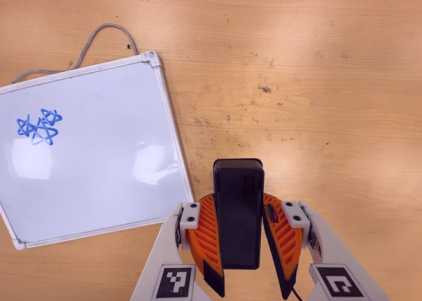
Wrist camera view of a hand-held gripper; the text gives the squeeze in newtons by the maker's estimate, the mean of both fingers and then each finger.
{"total": 9.3, "left": 7.5, "right": 11.0}